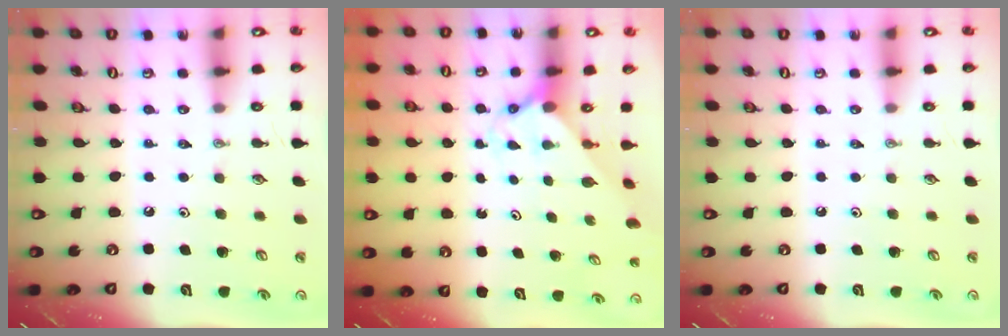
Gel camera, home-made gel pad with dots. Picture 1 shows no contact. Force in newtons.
{"total": 1.7, "press": 1.7, "slide": 0.2}
{"total": 0.0}